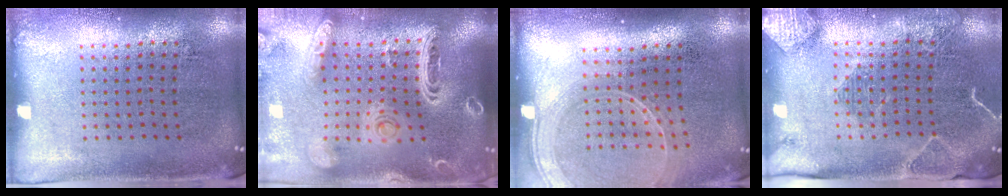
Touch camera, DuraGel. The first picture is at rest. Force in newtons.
{"total": 3.5, "press": 2.8, "slide": 2.1}
{"total": 1.6, "press": 1.4, "slide": 0.8}
{"total": 2.0, "press": 2.0, "slide": 0.4}